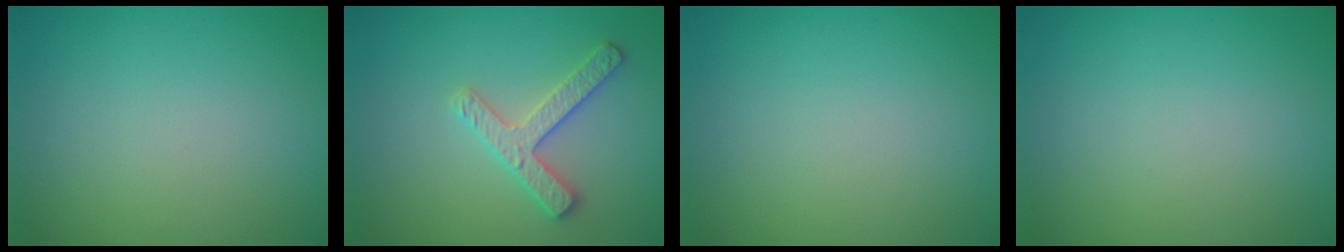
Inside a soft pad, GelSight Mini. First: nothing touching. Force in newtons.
{"total": 2.7, "press": 2.7, "slide": 0.3}
{"total": 0.0}
{"total": 0.0}